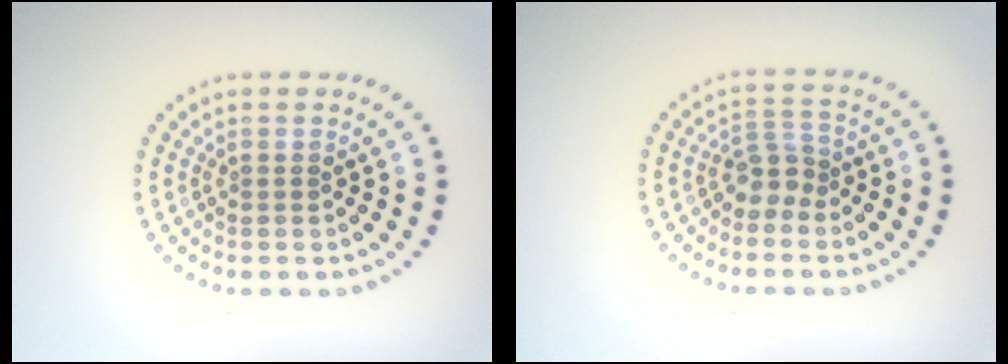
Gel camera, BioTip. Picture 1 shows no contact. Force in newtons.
{"total": 2.3, "press": 1.8, "slide": 1.4}